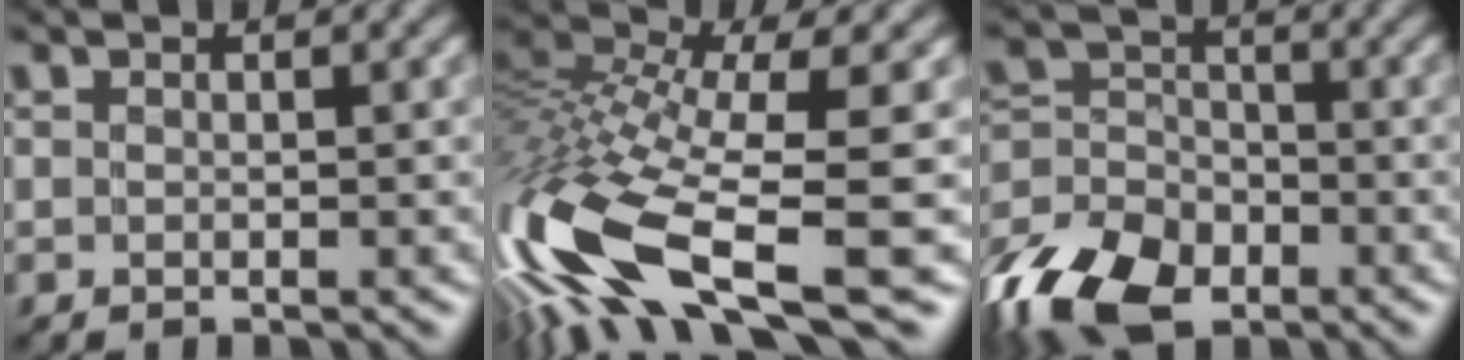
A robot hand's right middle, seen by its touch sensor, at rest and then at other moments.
{"total": 14.6, "force": [-4.9, 4.8, 12.9], "torque": [-0.300, 0.000, -0.078]}
{"total": 10.1, "force": [-7.0, 5.4, 4.9], "torque": [-0.109, -0.012, -0.148]}